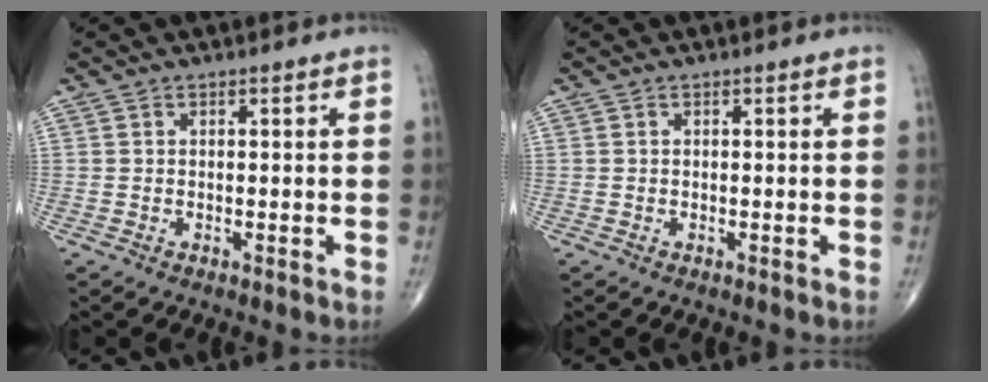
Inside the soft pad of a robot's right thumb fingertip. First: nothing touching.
{"total": 0.0}